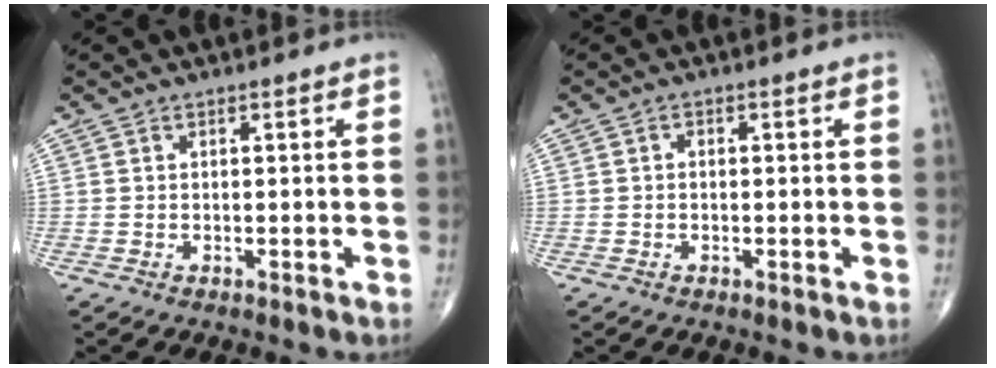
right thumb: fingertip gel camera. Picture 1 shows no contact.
{"total": 0.7, "force": [0.0, 0.5, 0.5], "torque": [-0.004, 0.003, -0.003]}